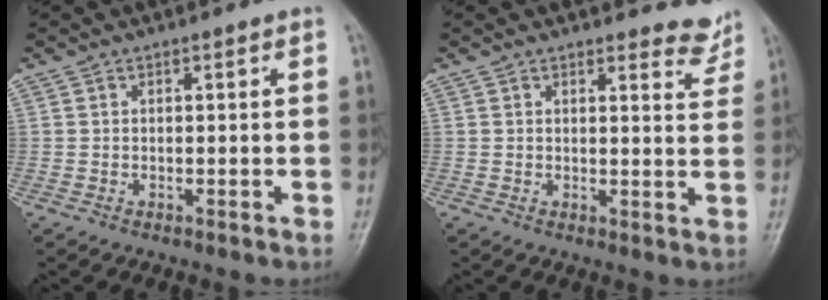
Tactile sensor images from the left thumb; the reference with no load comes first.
{"total": 4.4, "force": [4.2, 1.4, 0.6], "torque": [0.015, -0.035, 0.035]}